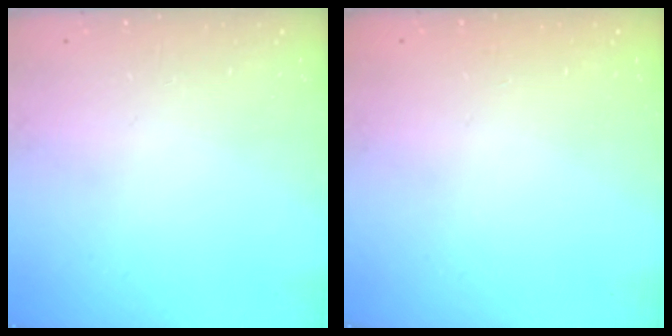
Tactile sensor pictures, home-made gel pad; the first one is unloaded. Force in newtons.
{"total": 0.0}